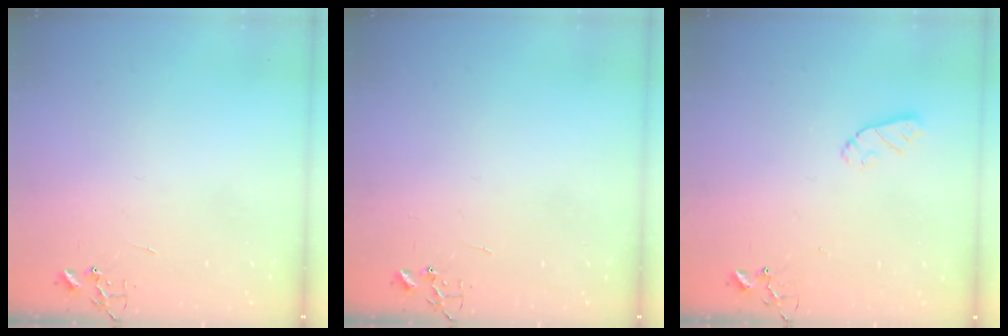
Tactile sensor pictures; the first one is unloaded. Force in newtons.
{"total": 0.0}
{"total": 6.0, "press": 6.0, "slide": 0.3}